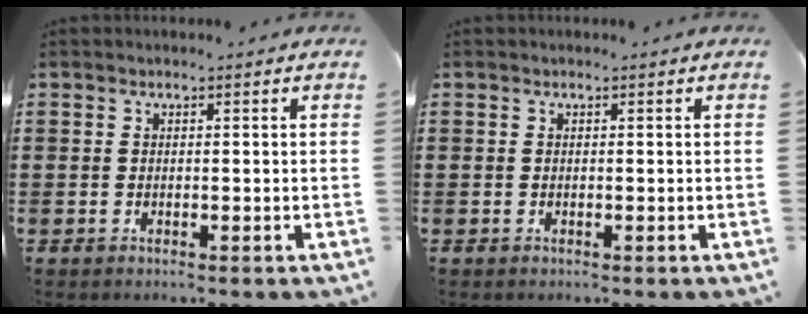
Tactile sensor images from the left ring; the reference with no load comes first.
{"total": 0.0}